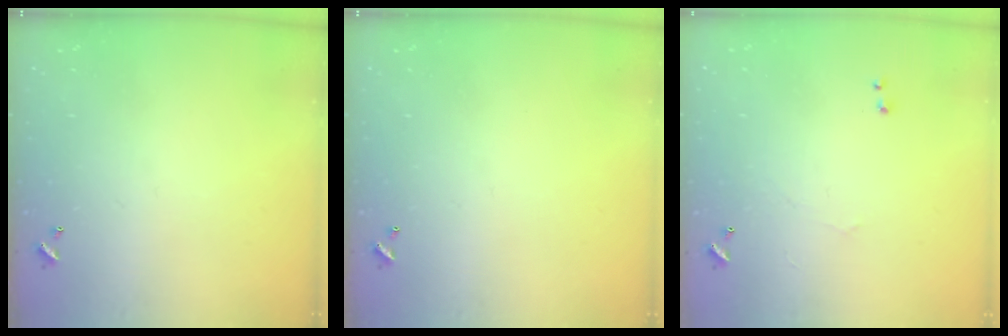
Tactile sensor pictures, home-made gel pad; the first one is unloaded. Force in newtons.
{"total": 0.0}
{"total": 1.0, "press": 0.5, "slide": 0.8}